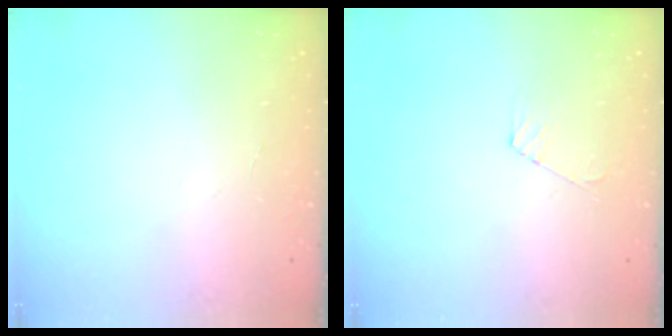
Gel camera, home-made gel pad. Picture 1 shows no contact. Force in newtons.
{"total": 5.3, "press": 5.3, "slide": 0.7}